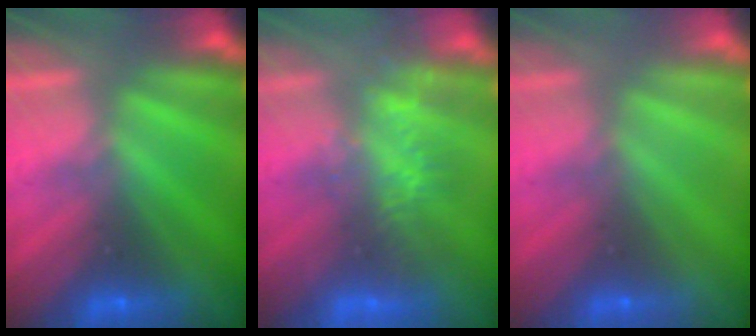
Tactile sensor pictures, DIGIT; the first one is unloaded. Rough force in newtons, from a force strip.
{"total": 3.3}
{"total": 3.0}